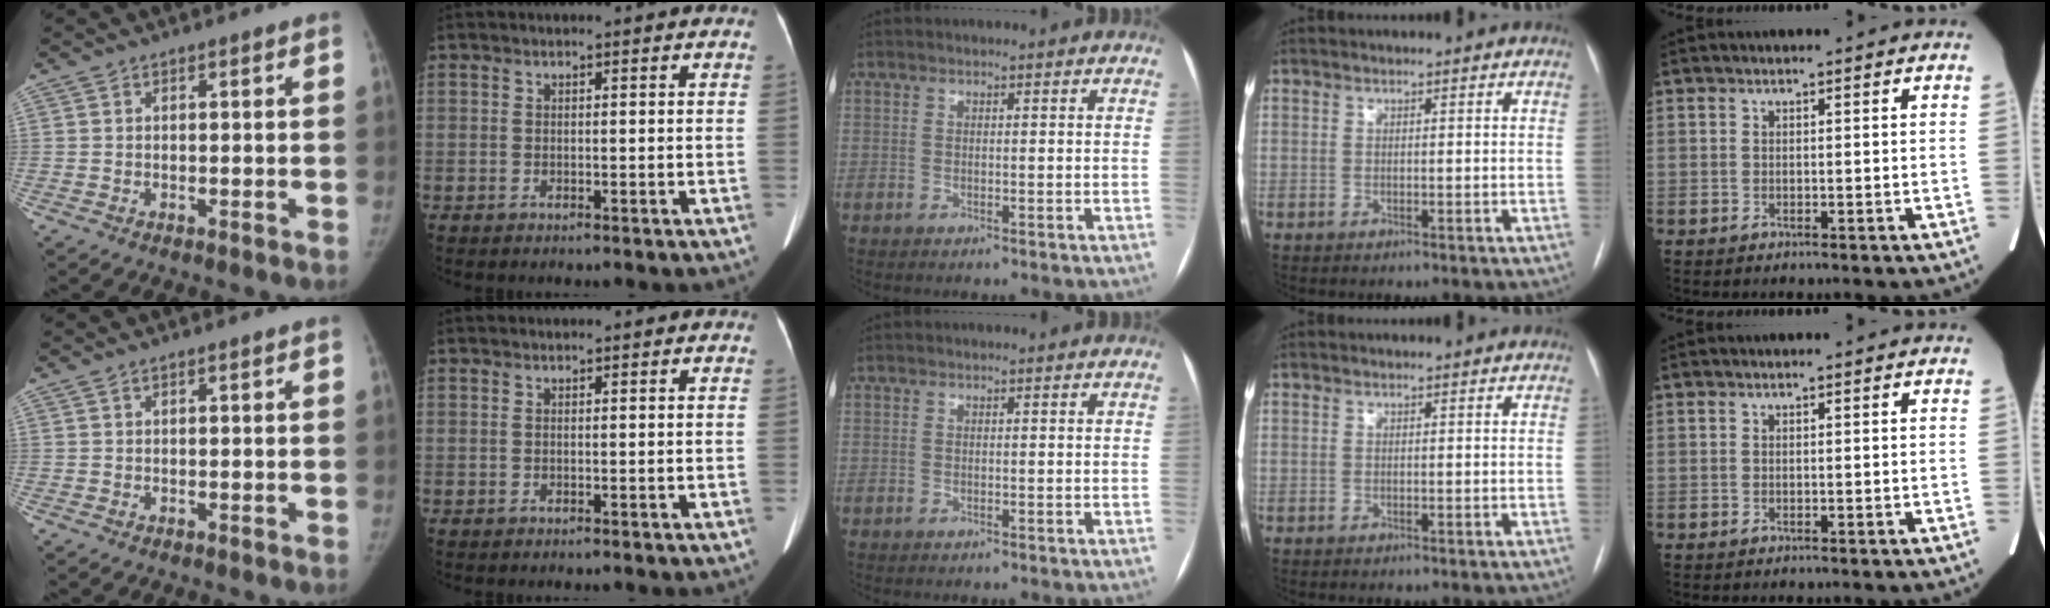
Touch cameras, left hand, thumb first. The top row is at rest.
{}